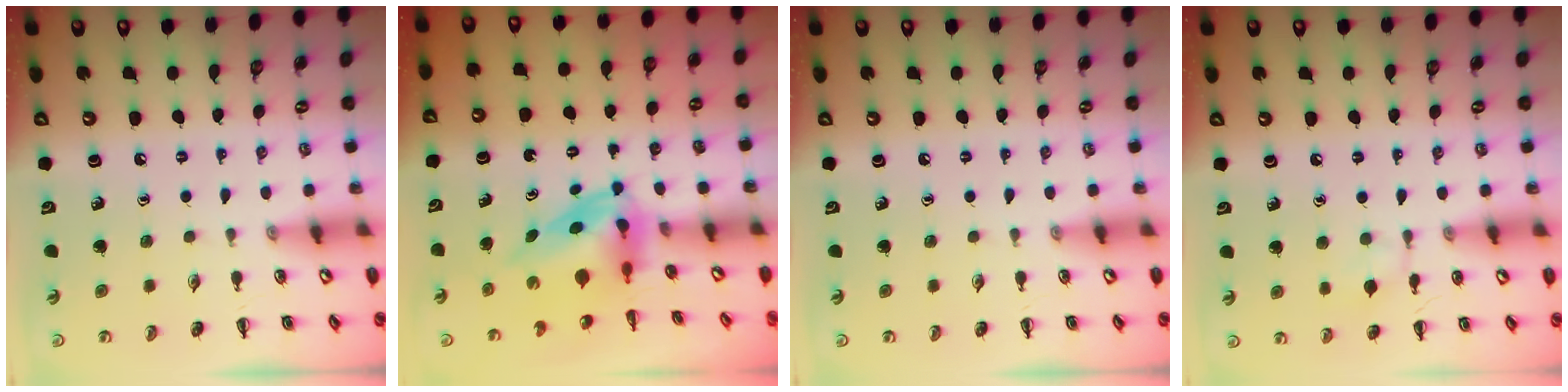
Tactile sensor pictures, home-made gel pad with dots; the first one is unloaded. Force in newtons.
{"total": 3.8, "press": 3.7, "slide": 1.0}
{"total": 0.0}
{"total": 6.6, "press": 6.4, "slide": 1.7}